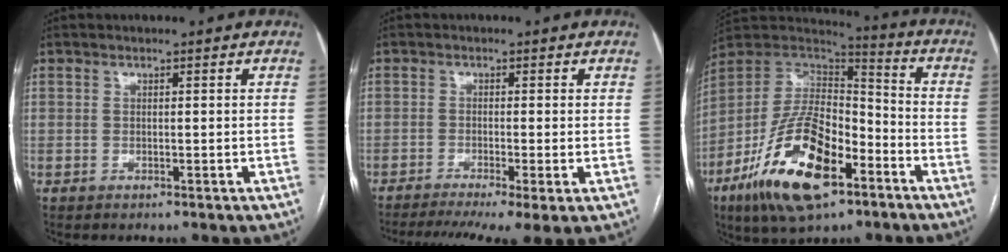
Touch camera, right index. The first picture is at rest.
{"total": 9.4, "force": [-6.2, 1.0, 6.9], "torque": [-0.107, -0.011, -0.101]}
{"total": 21.2, "force": [-10.1, 8.6, 16.5], "torque": [-0.332, -0.012, -0.175]}